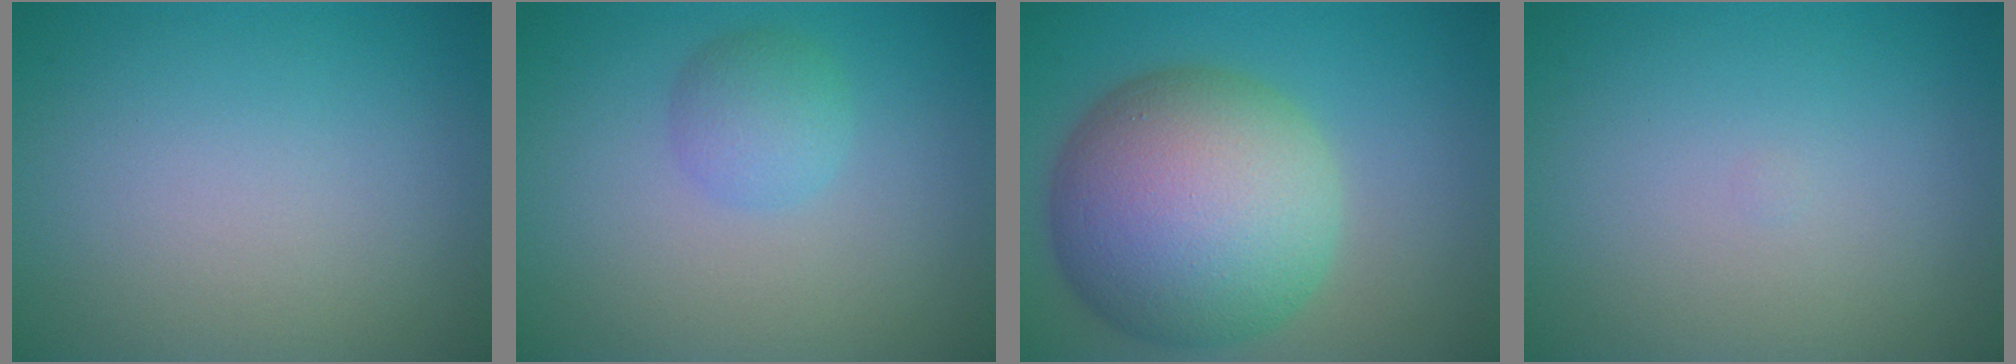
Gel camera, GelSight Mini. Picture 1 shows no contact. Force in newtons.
{"total": 2.2, "press": 2.2, "slide": 0.0}
{"total": 13.6, "press": 13.6, "slide": 0.4}
{"total": 0.0}